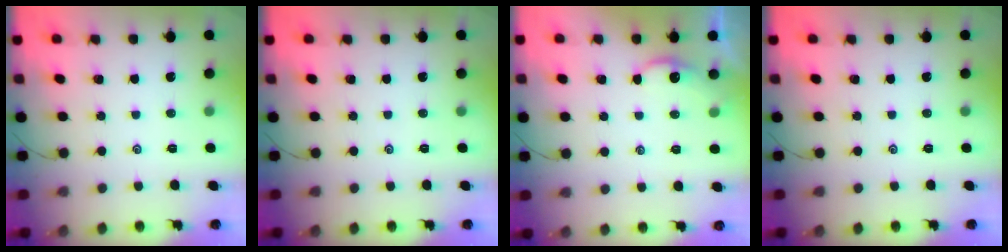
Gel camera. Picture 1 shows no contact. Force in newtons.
{"total": 0.0}
{"total": 2.2, "press": 2.2, "slide": 0.2}
{"total": 0.0}